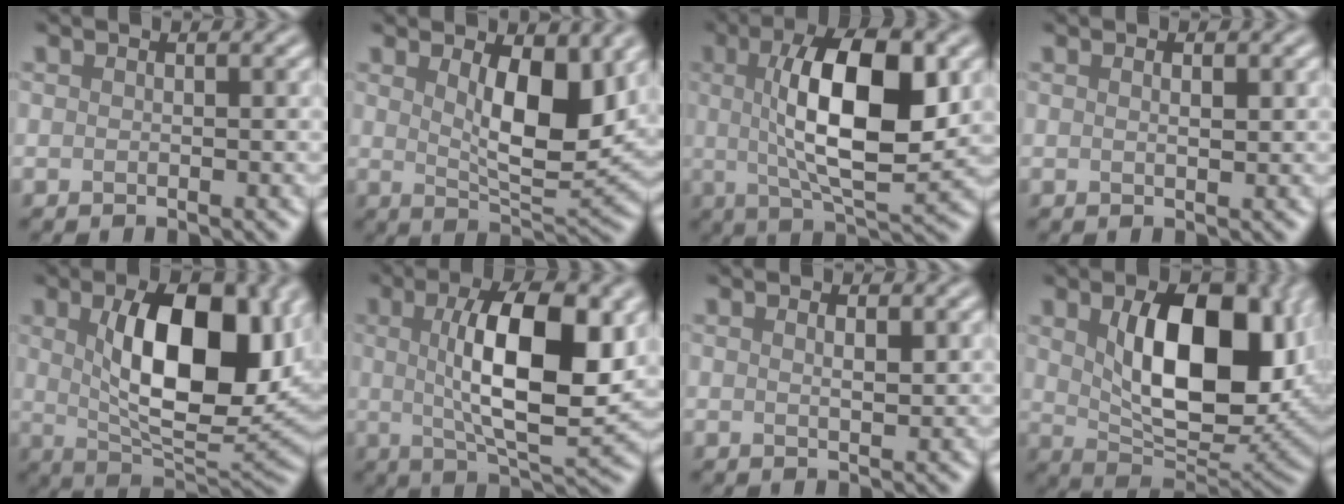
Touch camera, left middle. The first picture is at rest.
{"total": 7.2, "force": [2.1, 2.5, 6.4], "torque": [-0.101, -0.009, 0.037]}
{"total": 11.0, "force": [1.7, 3.7, 10.2], "torque": [-0.160, 0.006, 0.029]}
{"total": 1.0, "force": [0.5, 0.2, 0.9], "torque": [-0.012, -0.003, 0.010]}
{"total": 11.8, "force": [2.5, 5.1, 10.3], "torque": [-0.155, 0.001, 0.044]}
{"total": 11.0, "force": [1.8, 3.6, 10.3], "torque": [-0.158, 0.001, 0.032]}
{"total": 1.3, "force": [0.7, 0.3, 1.1], "torque": [-0.015, -0.002, 0.012]}
{"total": 11.5, "force": [2.4, 6.1, 9.5], "torque": [-0.150, -0.012, 0.050]}